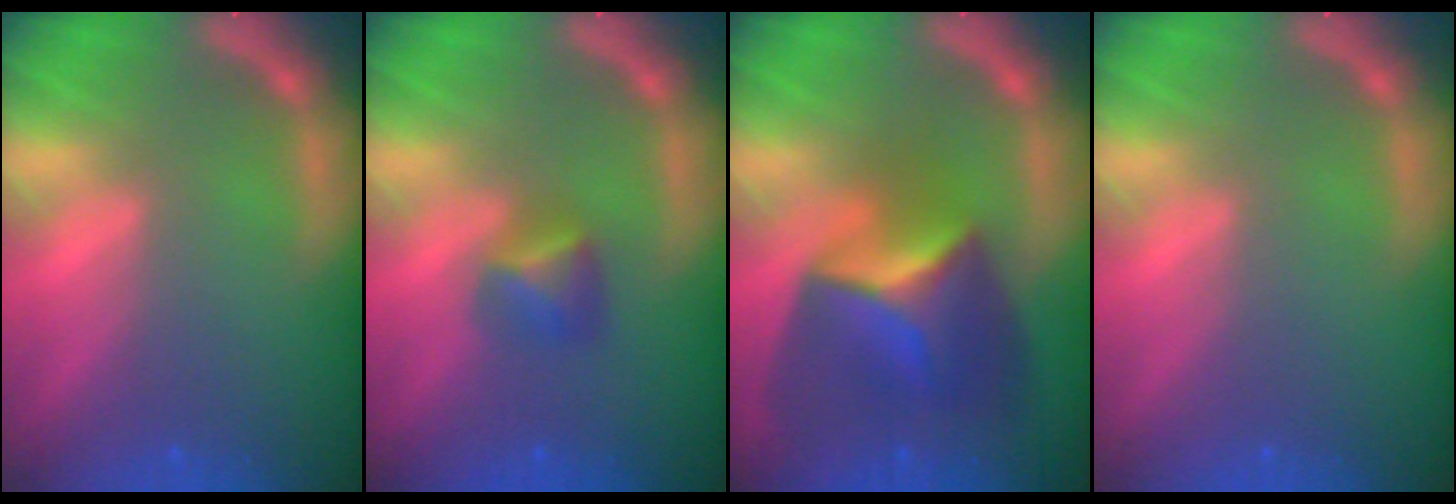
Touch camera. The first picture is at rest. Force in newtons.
{"total": 2.4}
{"total": 8.4}
{"total": 0.0}